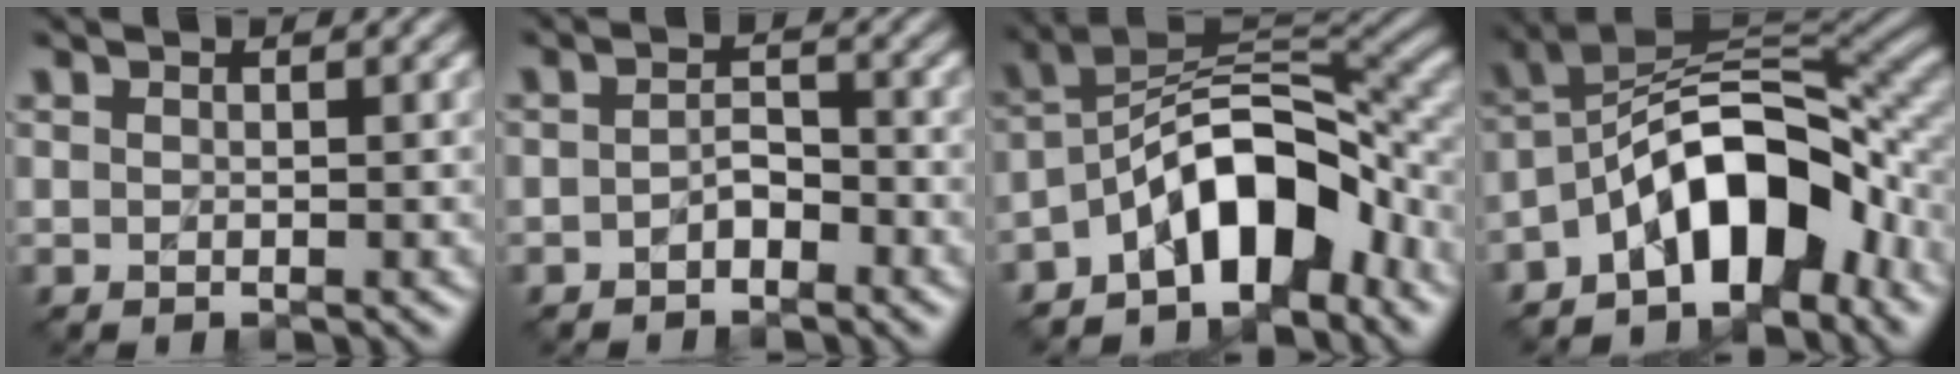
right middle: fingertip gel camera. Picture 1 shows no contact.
{"total": 1.7, "force": [-0.9, 0.9, 1.0], "torque": [-0.021, 0.006, -0.020]}
{"total": 8.9, "force": [-4.8, 4.0, 6.3], "torque": [-0.080, 0.018, -0.096]}
{"total": 10.0, "force": [-4.9, 4.7, 7.4], "torque": [-0.095, 0.021, -0.097]}